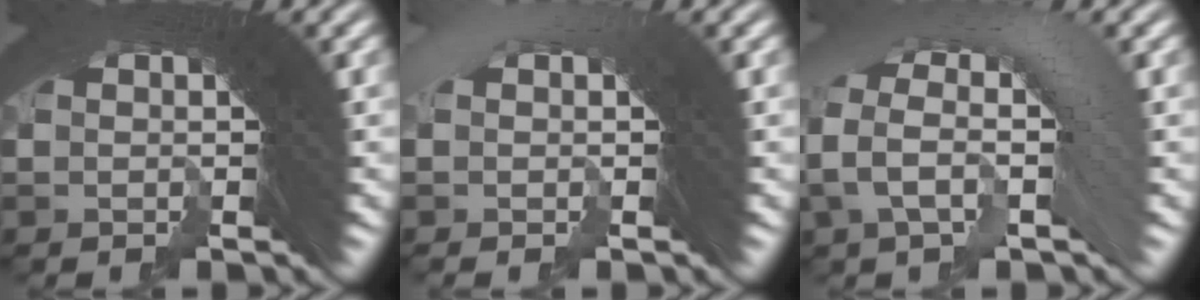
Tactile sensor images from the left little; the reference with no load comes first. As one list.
[{"total": 0.7, "force": [-0.5, -0.4, 0.1], "torque": [0.011, 0.018, -0.014]}, {"total": 4.5, "force": [0.2, 2.6, 3.6], "torque": [-0.060, 0.023, -0.004]}]